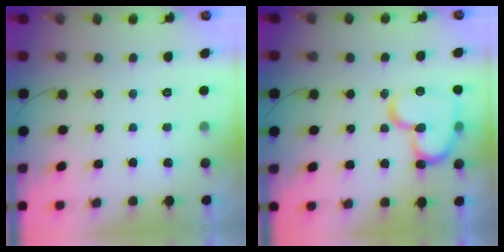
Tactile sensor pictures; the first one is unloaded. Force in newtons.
{"total": 18.5, "press": 18.3, "slide": 2.5}